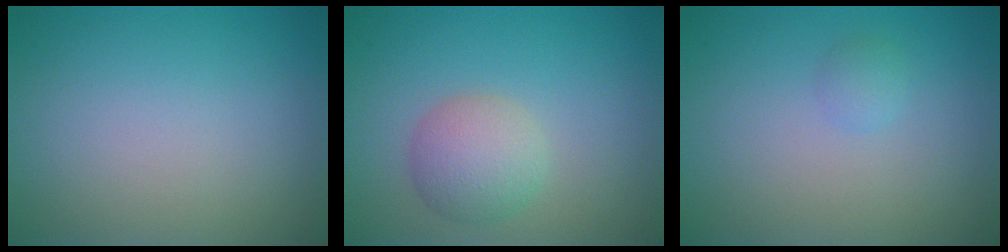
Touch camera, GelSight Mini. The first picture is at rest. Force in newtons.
{"total": 3.5, "press": 3.5, "slide": 0.3}
{"total": 0.9, "press": 0.9, "slide": 0.0}